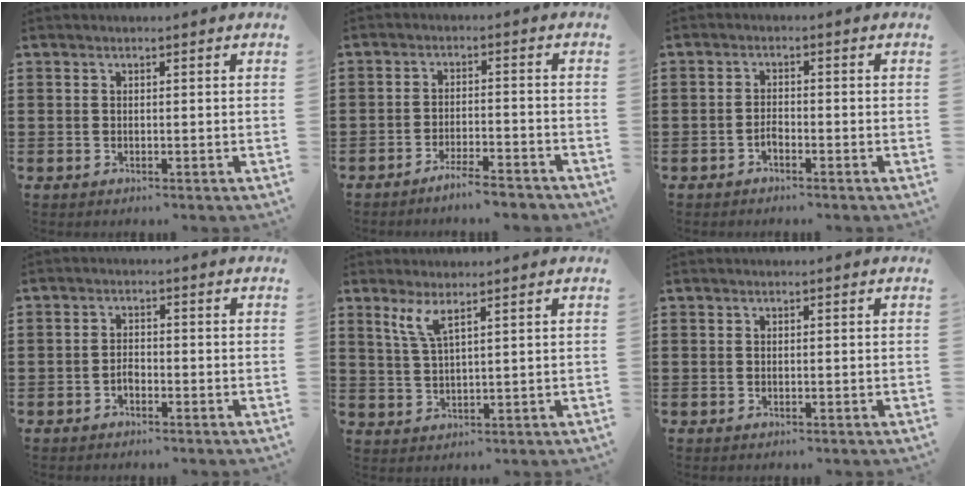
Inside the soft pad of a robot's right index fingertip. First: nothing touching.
{"total": 3.9, "force": [-3.6, 0.0, 1.4], "torque": [-0.024, 0.002, -0.070]}
{"total": 1.5, "force": [-1.0, 0.5, 1.0], "torque": [-0.022, -0.003, -0.019]}
{"total": 1.5, "force": [-0.9, 0.8, 0.9], "torque": [-0.021, -0.003, -0.017]}
{"total": 3.7, "force": [2.4, 0.5, 2.7], "torque": [-0.060, 0.002, 0.043]}
{"total": 0.0}